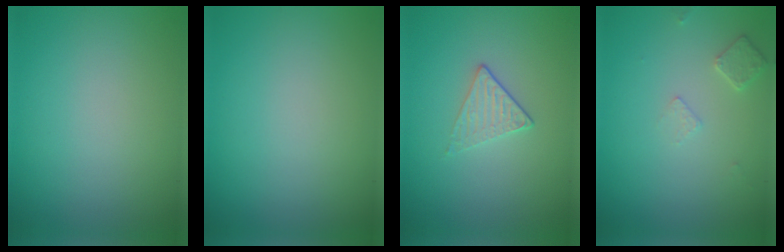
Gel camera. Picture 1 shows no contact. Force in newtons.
{"total": 0.0}
{"total": 1.4, "press": 1.1, "slide": 0.9}
{"total": 1.5, "press": 1.4, "slide": 0.3}